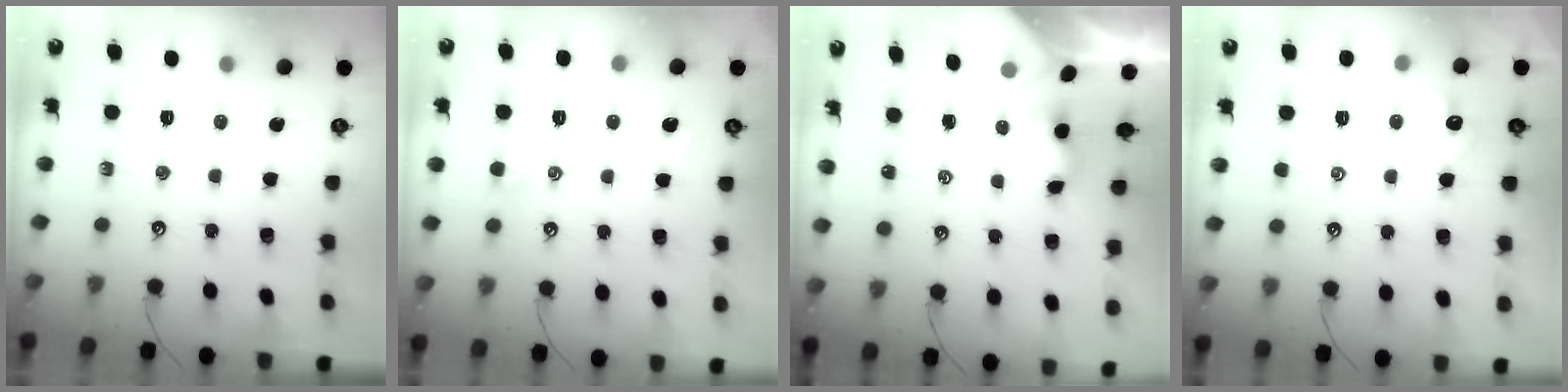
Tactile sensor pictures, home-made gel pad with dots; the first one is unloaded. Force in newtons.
{"total": 0.7, "press": 0.7, "slide": 0.3}
{"total": 0.5, "press": 0.4, "slide": 0.3}
{"total": 0.0}